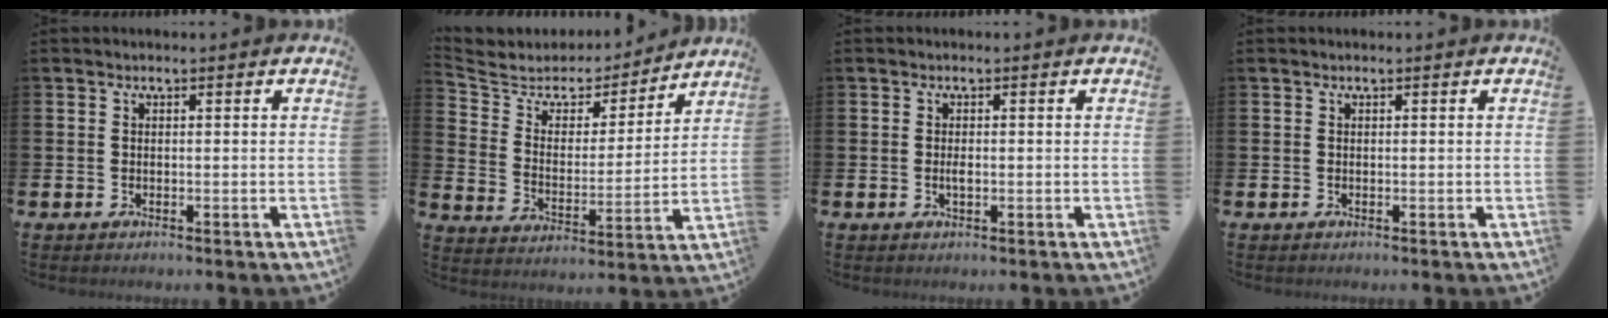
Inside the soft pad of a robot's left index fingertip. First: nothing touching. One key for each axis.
{"total": 5.3, "fx": 4.5, "fy": 2.8, "fz": 0.5, "tx": -0.044, "ty": -0.038, "tz": 0.071}
{"total": 1.0, "fx": -0.1, "fy": 0.4, "fz": 1.0, "tx": -0.012, "ty": -0.003, "tz": -0.003}
{"total": 0.0}